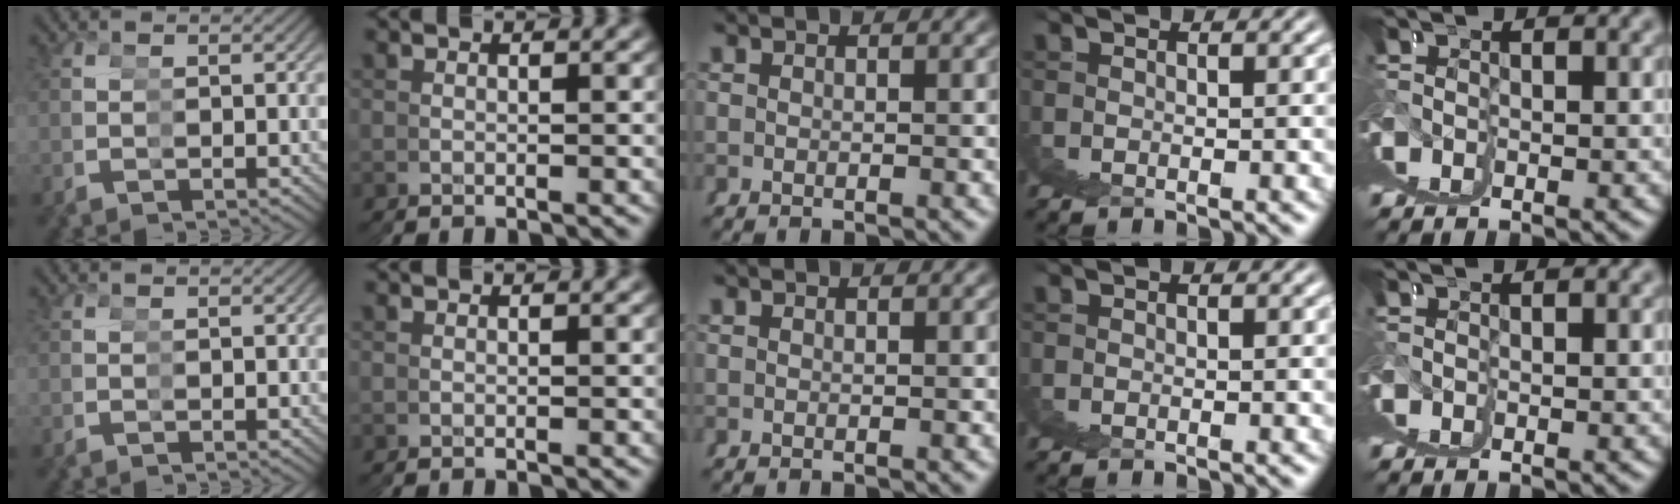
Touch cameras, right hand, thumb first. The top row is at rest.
{}